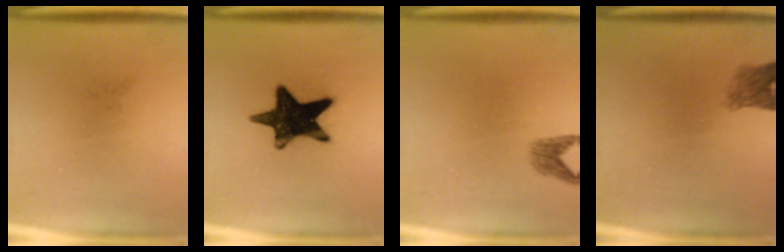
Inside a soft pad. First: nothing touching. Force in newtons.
{"total": 16.4}
{"total": 1.8}
{"total": 2.9}